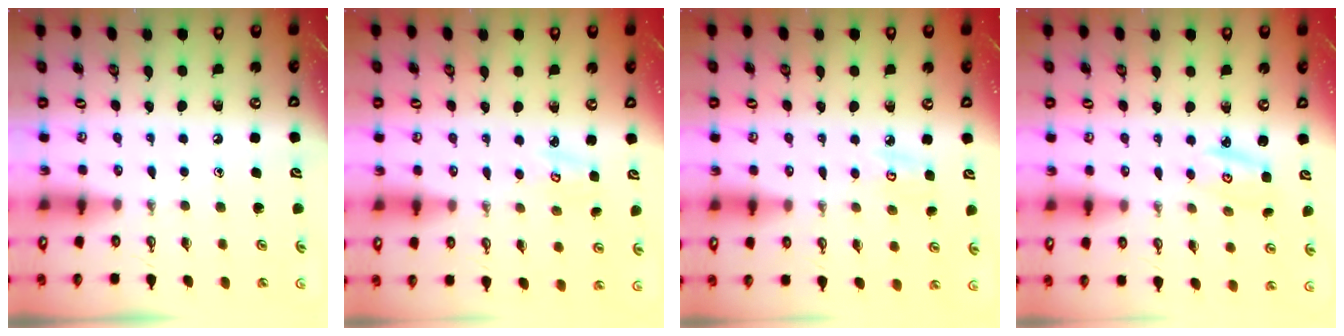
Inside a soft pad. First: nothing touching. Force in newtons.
{"total": 2.7, "press": 2.7, "slide": 0.3}
{"total": 4.4, "press": 4.3, "slide": 0.4}
{"total": 2.8, "press": 2.8, "slide": 0.3}